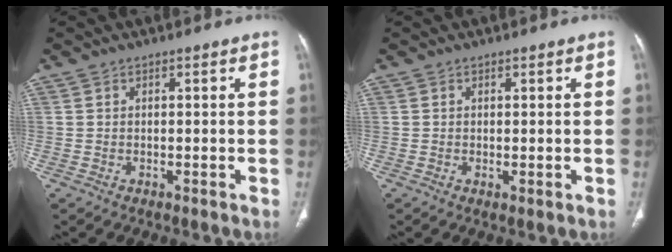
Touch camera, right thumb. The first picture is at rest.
{"total": 0.6, "force": [0.0, 0.2, 0.6], "torque": [-0.014, -0.005, 0.001]}